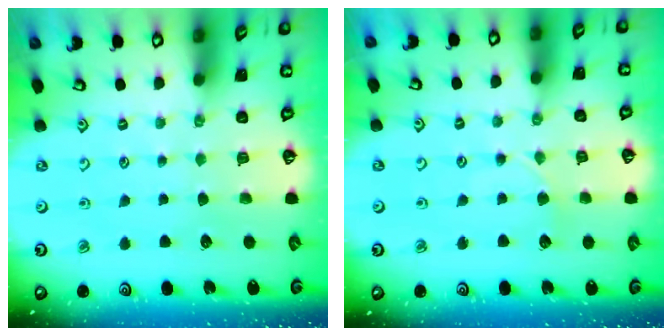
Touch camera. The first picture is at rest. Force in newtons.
{"total": 2.2, "press": 2.2, "slide": 0.3}